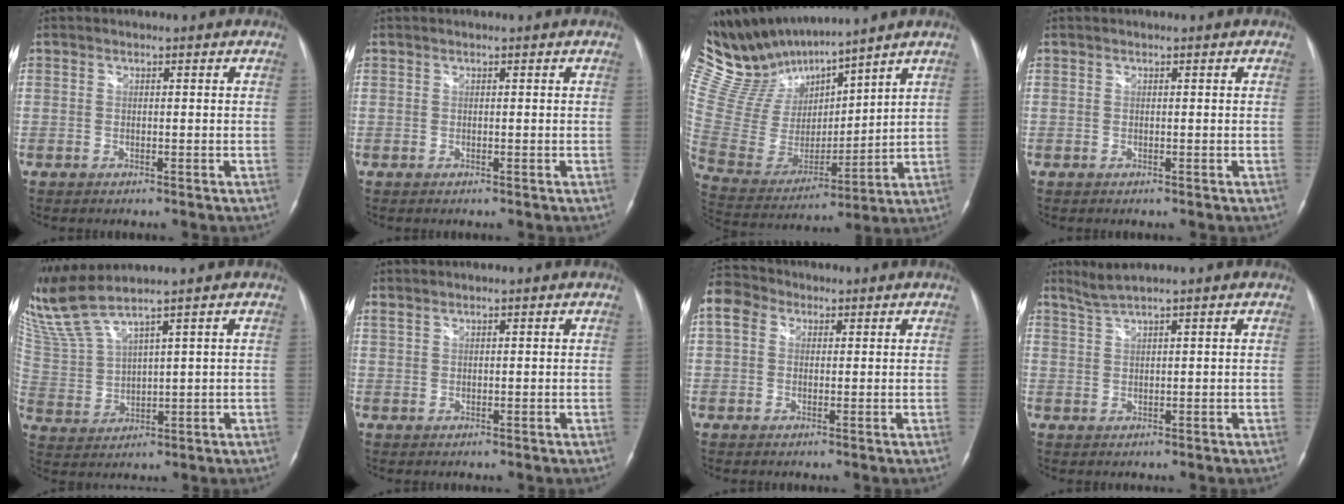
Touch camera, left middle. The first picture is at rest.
{"total": 0.0}
{"total": 16.4, "force": [15.2, 2.7, 5.6], "torque": [-0.134, 0.003, 0.312]}
{"total": 0.0}
{"total": 8.5, "force": [7.3, -1.1, 4.1], "torque": [-0.107, 0.005, 0.165]}
{"total": 1.0, "force": [1.0, 0.0, 0.1], "torque": [-0.010, 0.007, 0.028]}
{"total": 5.8, "force": [2.3, 4.4, 3.0], "torque": [-0.076, 0.034, 0.042]}
{"total": 2.5, "force": [2.1, -0.9, 1.0], "torque": [-0.030, 0.006, 0.048]}